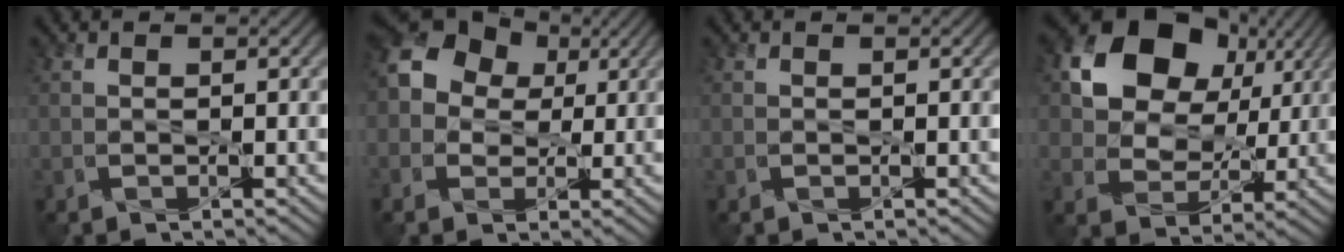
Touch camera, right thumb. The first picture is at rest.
{"total": 10.5, "force": [1.6, 8.9, 5.3], "torque": [-0.127, 0.021, 0.006]}
{"total": 0.0}
{"total": 13.6, "force": [6.1, 10.1, 6.7], "torque": [-0.136, 0.027, 0.114]}